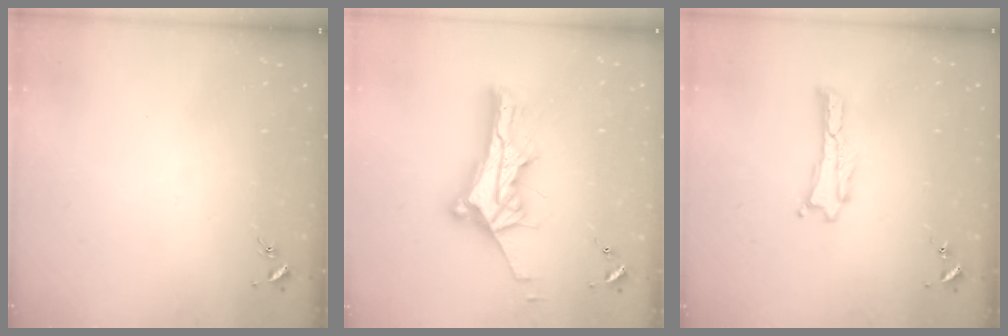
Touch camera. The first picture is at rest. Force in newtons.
{"total": 11.0, "press": 11.0, "slide": 0.8}
{"total": 0.0}